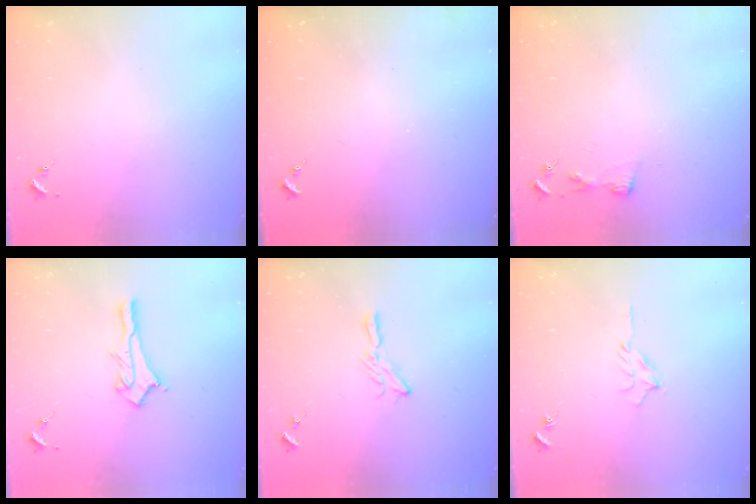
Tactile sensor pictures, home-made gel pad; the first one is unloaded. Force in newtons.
{"total": 0.0}
{"total": 3.1, "press": 3.1, "slide": 0.4}
{"total": 12.5, "press": 12.5, "slide": 1.2}
{"total": 6.5, "press": 6.5, "slide": 0.3}
{"total": 6.3, "press": 6.3, "slide": 0.7}